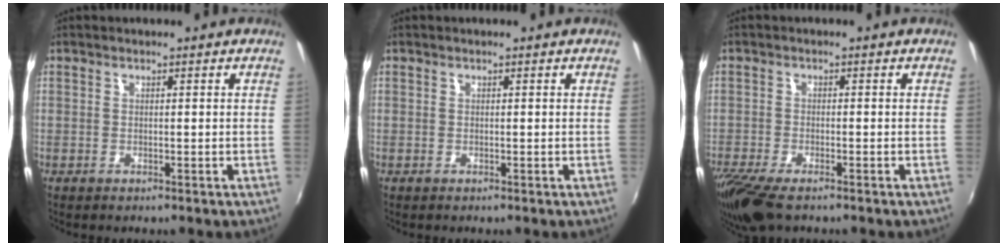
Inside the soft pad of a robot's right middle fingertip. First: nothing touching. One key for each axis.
{"total": 0.0}
{"total": 8.4, "fx": -6.2, "fy": 2.1, "fz": 5.2, "tx": -0.126, "ty": -0.041, "tz": -0.119}